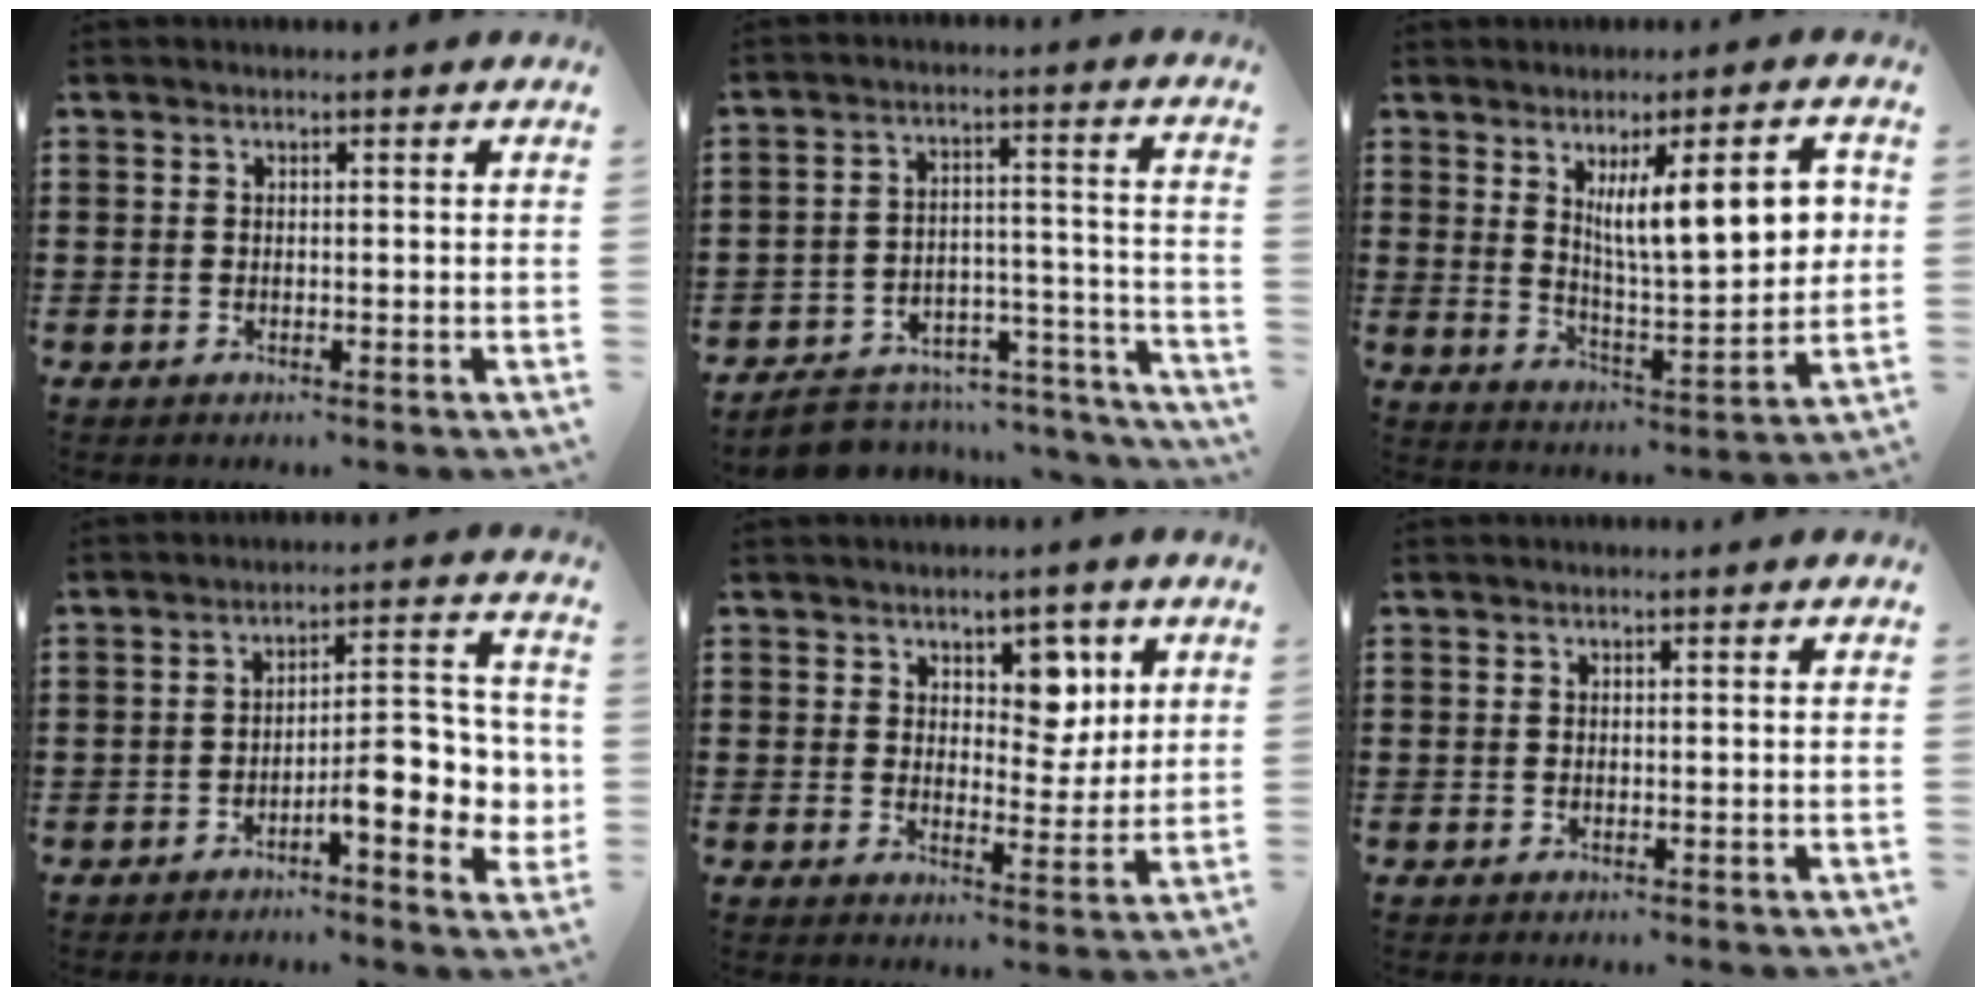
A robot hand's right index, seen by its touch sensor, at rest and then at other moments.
{"total": 4.9, "force": [-4.4, 2.0, 0.8], "torque": [-0.017, 0.014, -0.087]}
{"total": 11.7, "force": [3.8, 2.9, 10.6], "torque": [-0.177, -0.002, 0.060]}
{"total": 7.8, "force": [-2.7, 2.5, 6.9], "torque": [-0.089, -0.013, -0.051]}
{"total": 6.1, "force": [3.4, 4.0, 3.0], "torque": [-0.045, -0.002, 0.055]}
{"total": 0.0}